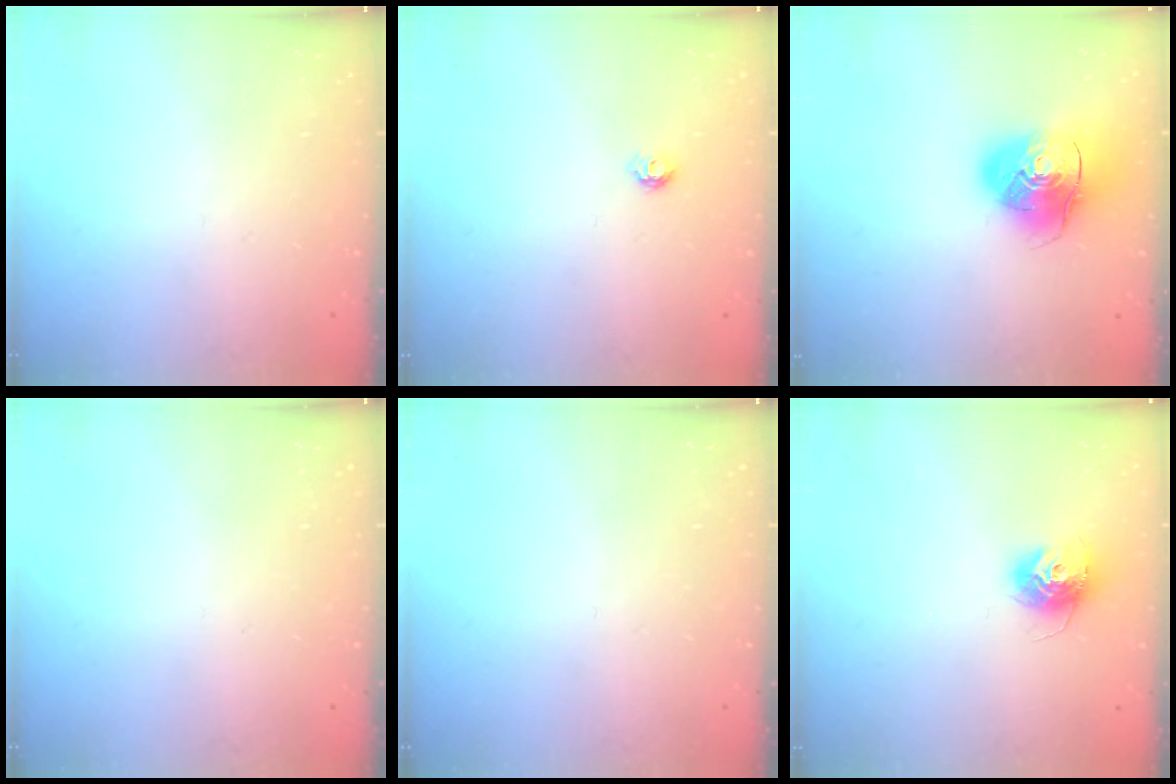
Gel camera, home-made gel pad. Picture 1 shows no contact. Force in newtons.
{"total": 3.9, "press": 3.9, "slide": 0.5}
{"total": 15.6, "press": 15.4, "slide": 2.2}
{"total": 0.0}
{"total": 0.0}
{"total": 11.5, "press": 11.4, "slide": 0.8}